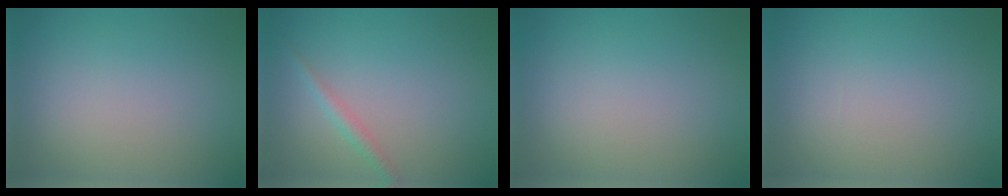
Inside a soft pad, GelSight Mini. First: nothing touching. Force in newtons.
{"total": 1.4, "press": 1.4, "slide": 0.1}
{"total": 0.0}
{"total": 0.0}